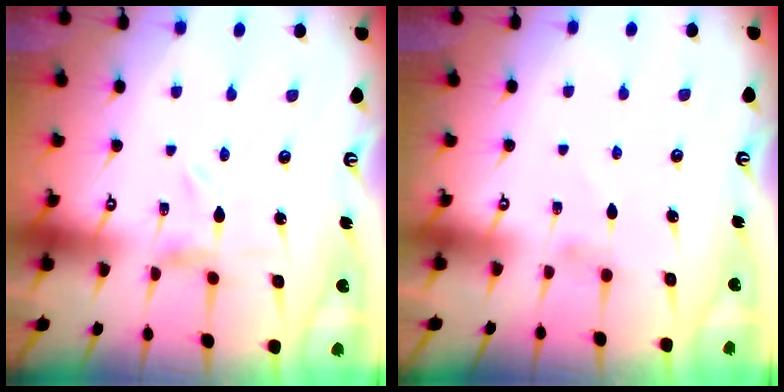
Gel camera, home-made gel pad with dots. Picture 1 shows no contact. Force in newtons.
{"total": 1.6, "press": 1.5, "slide": 0.4}